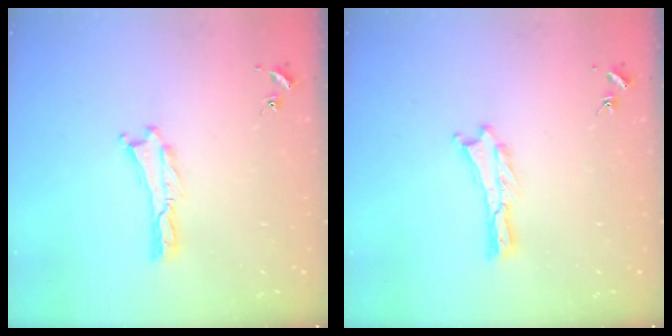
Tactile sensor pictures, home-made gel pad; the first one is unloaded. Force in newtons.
{"total": 0.0}